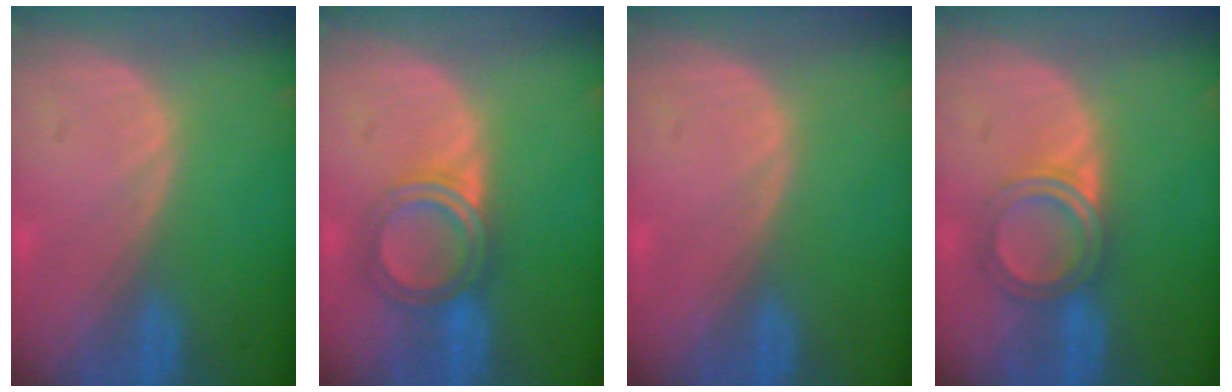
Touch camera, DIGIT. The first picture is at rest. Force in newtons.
{"total": 5.0, "press": 5.0, "slide": 0.4}
{"total": 0.5, "press": 0.0, "slide": 0.5}
{"total": 4.9, "press": 4.6, "slide": 1.4}